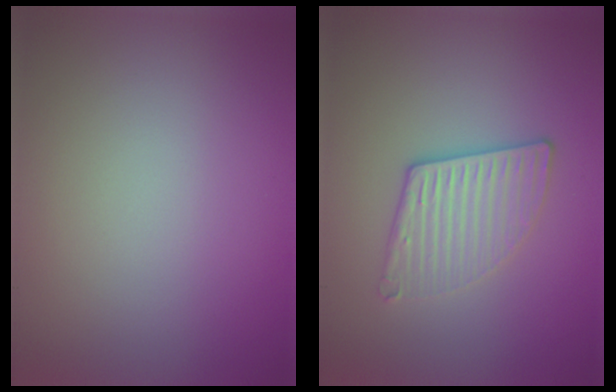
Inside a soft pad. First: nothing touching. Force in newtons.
{"total": 3.3, "press": 3.0, "slide": 1.3}